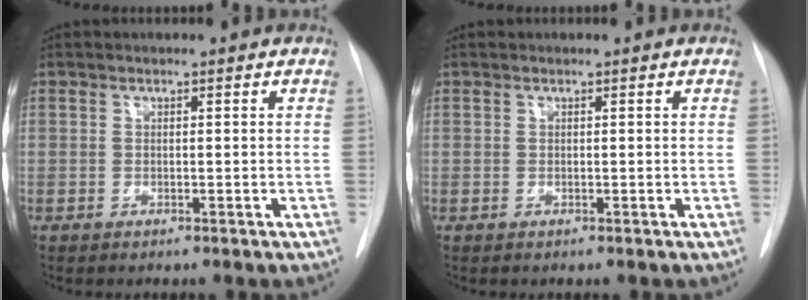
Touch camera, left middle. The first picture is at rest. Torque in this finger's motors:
{"motor_torque": [-0.04, 0.03, -0.09, -0.01]}